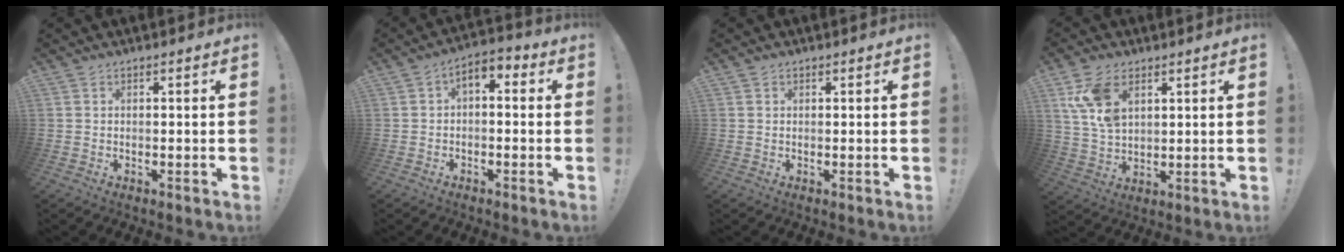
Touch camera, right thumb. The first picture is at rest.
{"total": 4.0, "force": [-1.2, 2.3, 3.0], "torque": [-0.041, 0.012, -0.020]}
{"total": 1.0, "force": [0.4, 0.9, 0.0], "torque": [0.005, -0.001, 0.006]}
{"total": 11.0, "force": [5.2, 7.3, 6.4], "torque": [-0.117, -0.009, 0.102]}